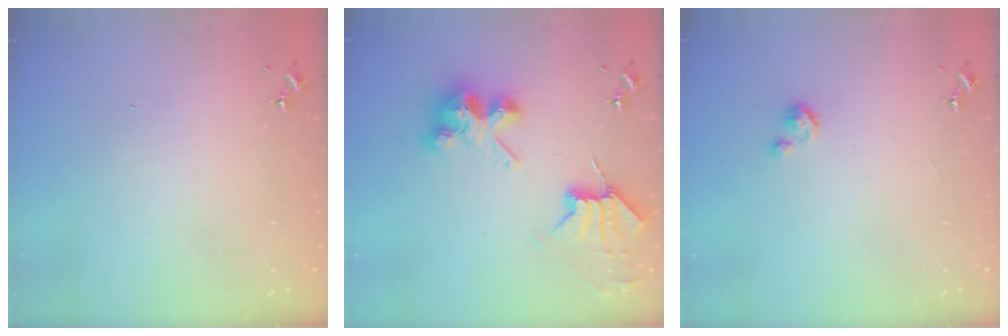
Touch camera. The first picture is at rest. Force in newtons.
{"total": 9.0, "press": 8.9, "slide": 1.3}
{"total": 3.3, "press": 3.3, "slide": 0.3}